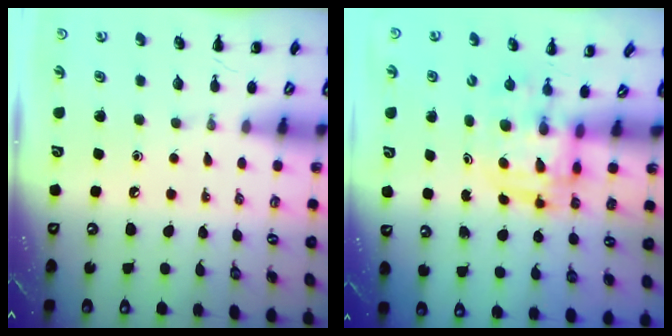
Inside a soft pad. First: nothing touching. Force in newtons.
{"total": 3.3, "press": 3.2, "slide": 0.7}